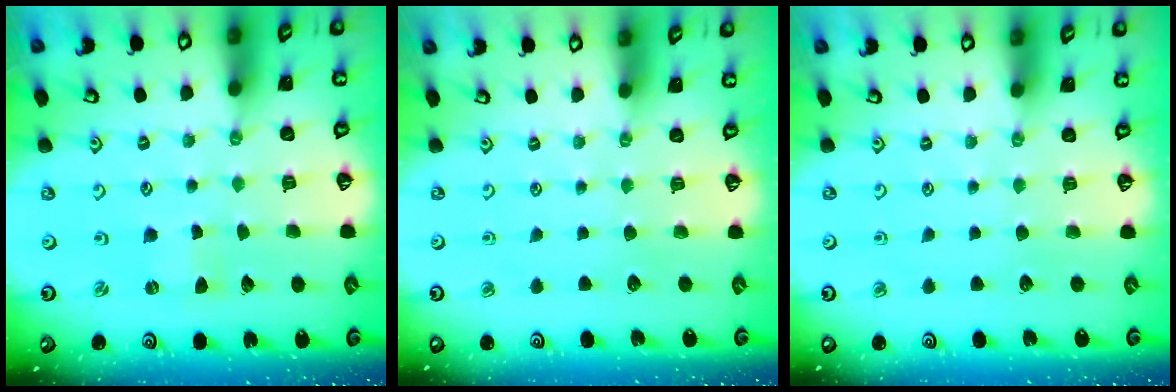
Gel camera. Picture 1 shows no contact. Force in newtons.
{"total": 0.0}
{"total": 0.0}